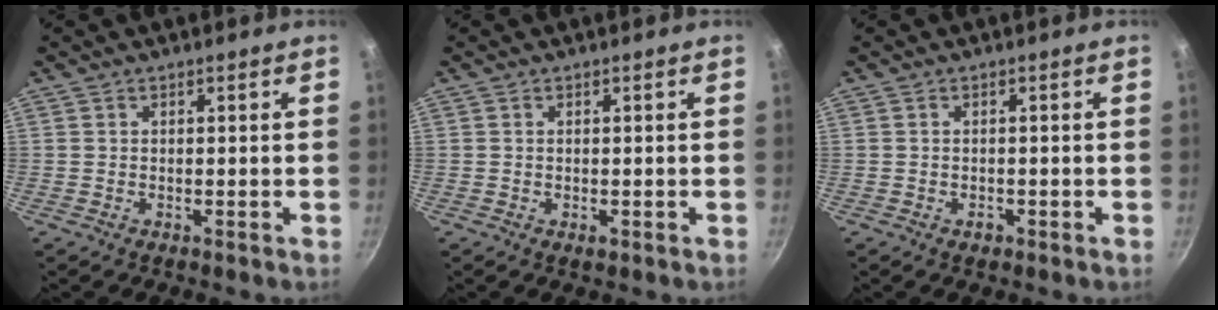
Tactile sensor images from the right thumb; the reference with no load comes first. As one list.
[{"total": 1.1, "force": [-0.3, 0.5, 0.9], "torque": [-0.013, -0.001, -0.004]}, {"total": 1.3, "force": [-0.6, 0.8, 0.8], "torque": [-0.013, 0.003, -0.008]}]